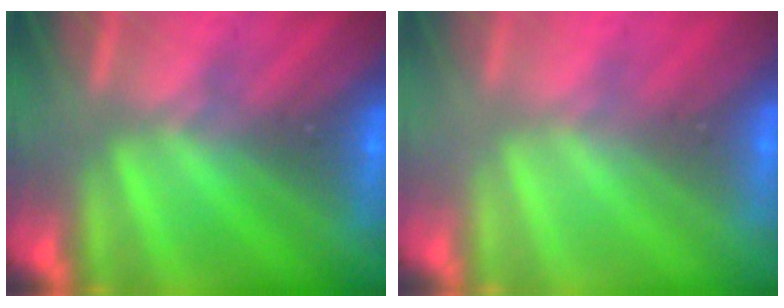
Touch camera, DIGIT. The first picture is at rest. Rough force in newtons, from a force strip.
{"total": 3.3}